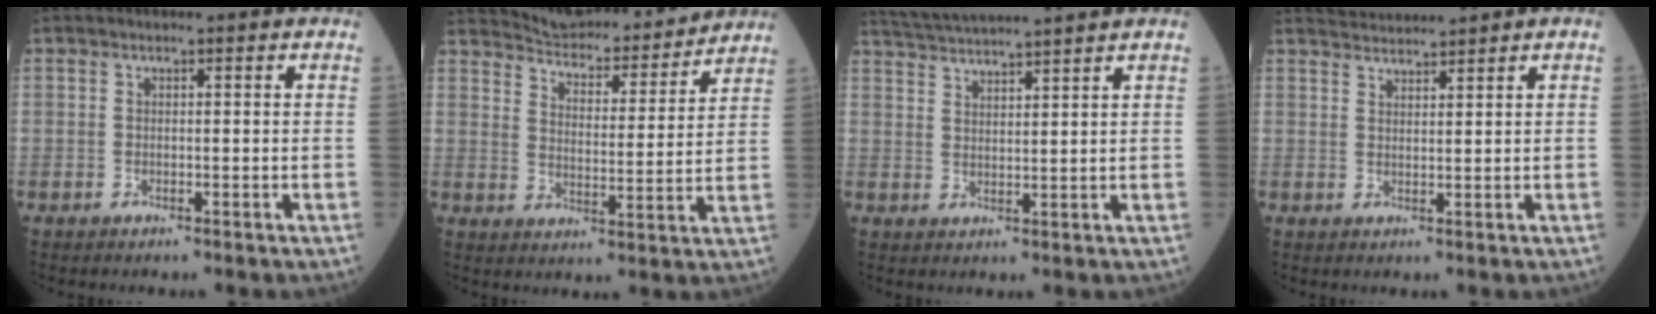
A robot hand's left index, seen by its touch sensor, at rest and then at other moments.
{"total": 16.6, "force": [15.9, 2.6, 4.0], "torque": [-0.057, -0.011, 0.215]}
{"total": 10.3, "force": [9.5, -1.6, 3.6], "torque": [-0.073, 0.022, 0.151]}
{"total": 3.2, "force": [3.1, -0.9, -0.2], "torque": [-0.004, 0.014, 0.064]}